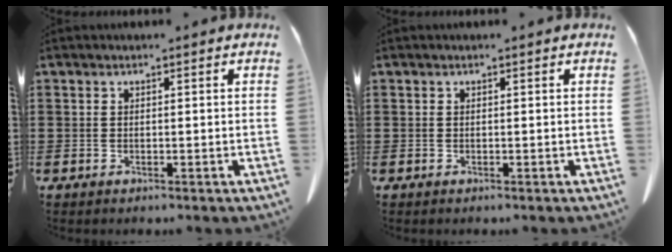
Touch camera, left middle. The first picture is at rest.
{"total": 0.0}